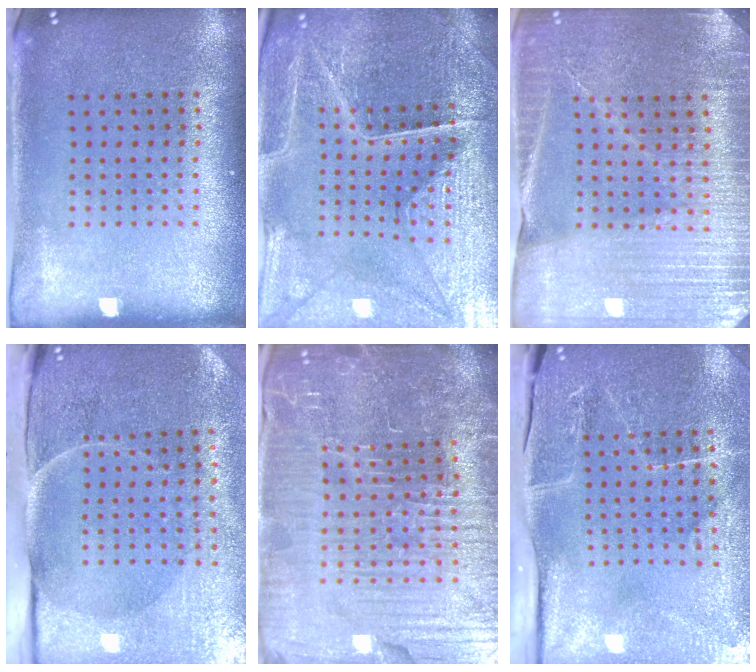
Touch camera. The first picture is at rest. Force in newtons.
{"total": 4.5, "press": 4.3, "slide": 1.1}
{"total": 4.0, "press": 3.8, "slide": 1.3}
{"total": 5.1, "press": 4.1, "slide": 3.1}
{"total": 7.3, "press": 6.5, "slide": 3.4}
{"total": 4.1, "press": 3.8, "slide": 1.4}